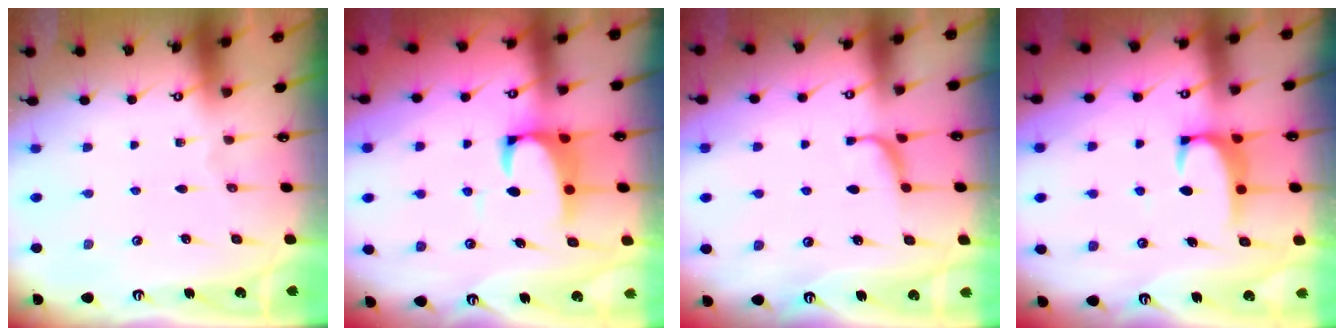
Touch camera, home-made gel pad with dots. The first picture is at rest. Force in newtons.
{"total": 3.6, "press": 3.4, "slide": 1.0}
{"total": 2.4, "press": 2.3, "slide": 0.3}
{"total": 1.9, "press": 1.9, "slide": 0.3}